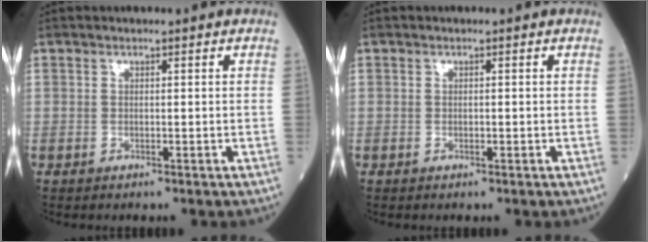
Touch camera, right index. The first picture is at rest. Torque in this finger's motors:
{"motor_torque": [-0.09, 0.04, -0.03, -0.01]}